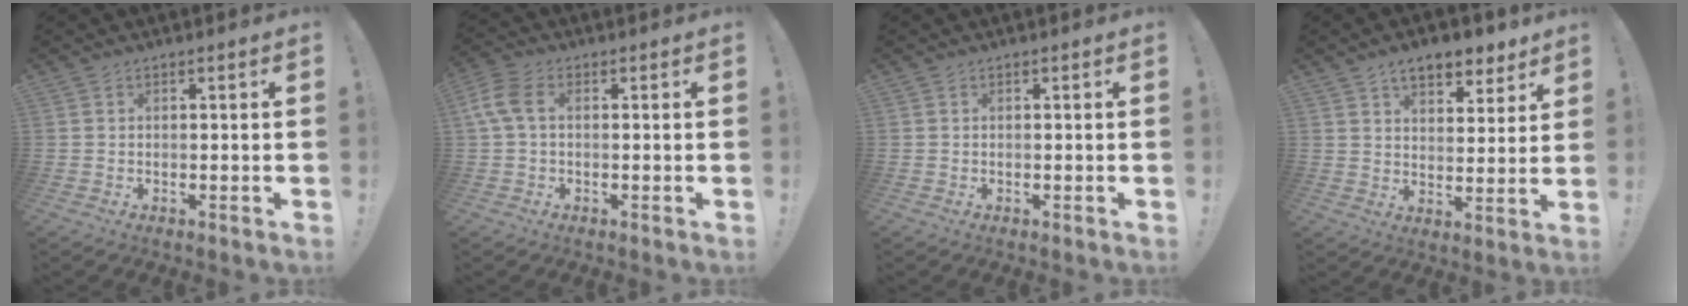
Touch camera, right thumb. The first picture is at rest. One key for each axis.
{"total": 5.9, "fx": 0.7, "fy": 3.4, "fz": 4.8, "tx": -0.105, "ty": 0.004, "tz": 0.014}
{"total": 0.0}
{"total": 9.6, "fx": 6.8, "fy": 4.7, "fz": 4.9, "tx": -0.061, "ty": -0.037, "tz": 0.122}